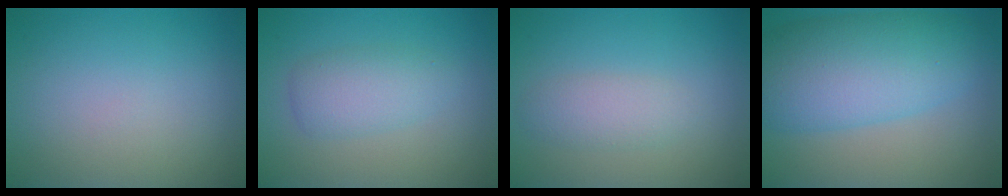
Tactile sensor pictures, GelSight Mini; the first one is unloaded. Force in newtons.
{"total": 3.1, "press": 3.1, "slide": 0.1}
{"total": 2.0, "press": 2.0, "slide": 0.0}
{"total": 8.9, "press": 8.9, "slide": 0.1}